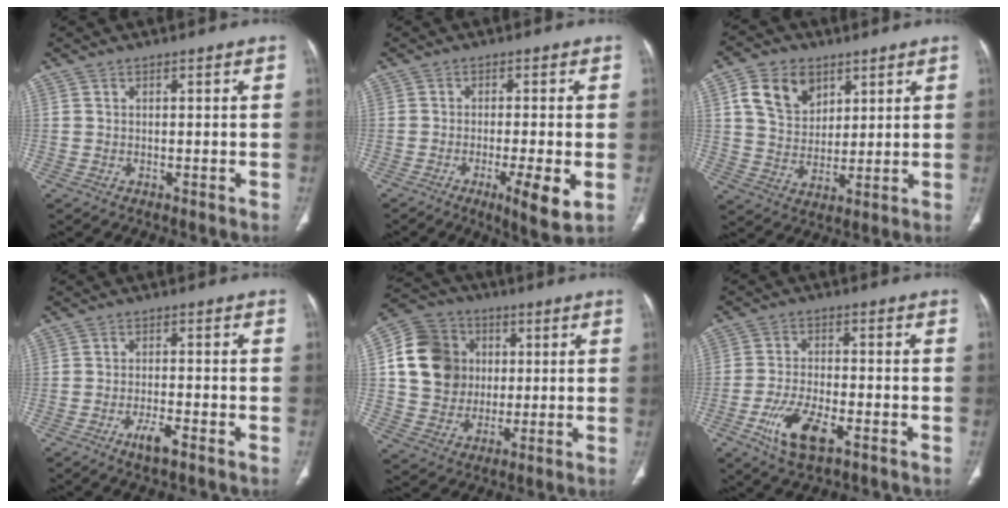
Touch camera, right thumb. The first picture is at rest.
{"total": 7.9, "force": [-2.6, 1.2, 7.4], "torque": [-0.118, -0.016, -0.041]}
{"total": 10.6, "force": [4.8, 7.6, 5.6], "torque": [-0.075, -0.016, 0.094]}
{"total": 5.3, "force": [-3.1, 1.1, 4.2], "torque": [-0.084, 0.010, -0.055]}
{"total": 15.2, "force": [2.2, 13.5, 6.6], "torque": [-0.100, 0.010, 0.042]}
{"total": 9.3, "force": [-4.2, 3.8, 7.4], "torque": [-0.154, 0.007, -0.075]}